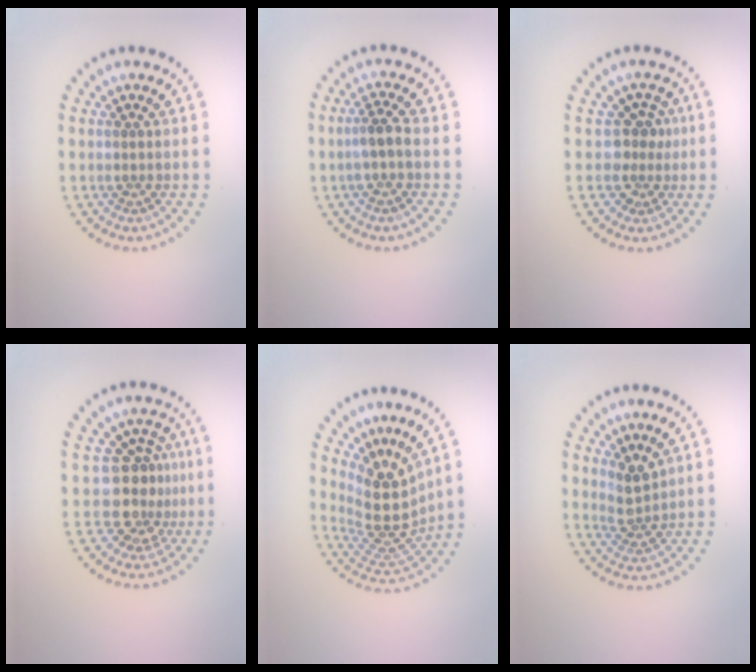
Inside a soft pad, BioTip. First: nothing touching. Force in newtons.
{"total": 2.0, "press": 1.7, "slide": 1.1}
{"total": 2.5, "press": 1.9, "slide": 1.6}
{"total": 3.7, "press": 2.8, "slide": 2.4}
{"total": 5.2, "press": 3.8, "slide": 3.5}
{"total": 2.4, "press": 1.9, "slide": 1.6}